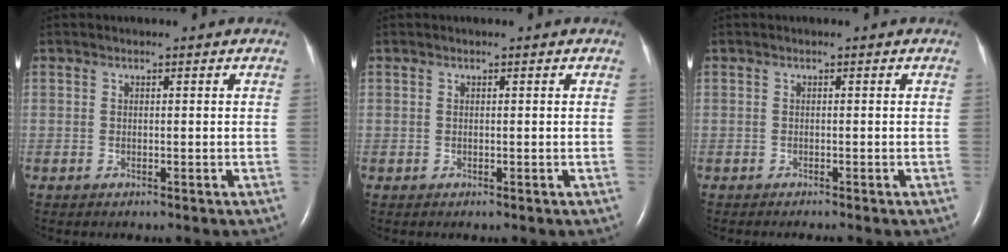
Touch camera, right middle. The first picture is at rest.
{"total": 0.0}
{"total": 0.9, "force": [-0.8, -0.2, 0.4], "torque": [-0.003, 0.001, -0.012]}